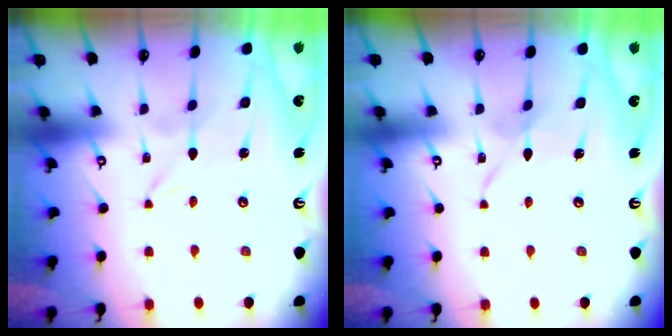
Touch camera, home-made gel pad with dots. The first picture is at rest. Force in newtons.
{"total": 2.9, "press": 2.9, "slide": 0.3}